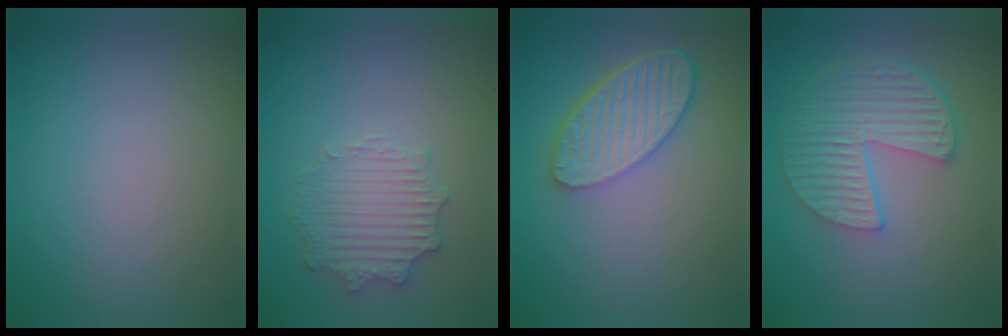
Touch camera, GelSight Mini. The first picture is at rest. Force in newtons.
{"total": 2.9, "press": 2.9, "slide": 0.1}
{"total": 5.8, "press": 4.5, "slide": 3.7}
{"total": 5.6, "press": 4.1, "slide": 3.8}